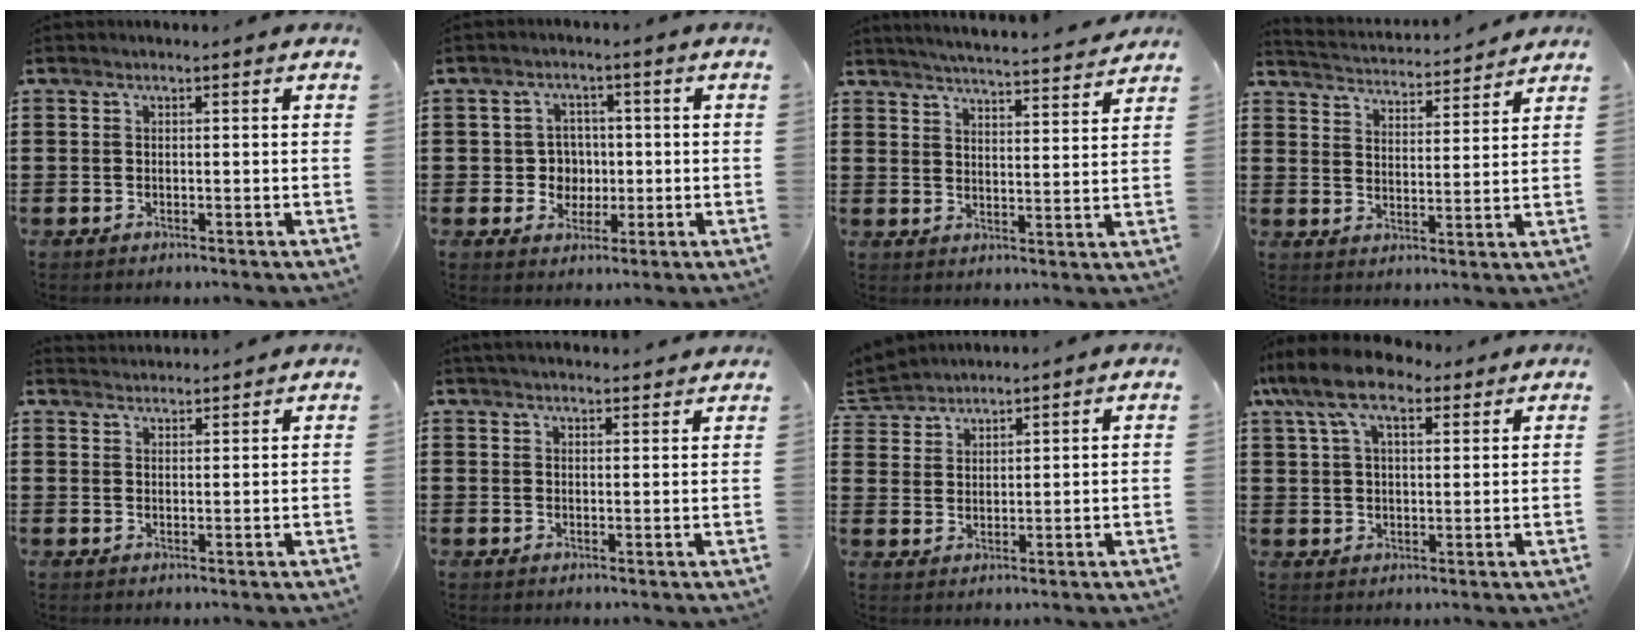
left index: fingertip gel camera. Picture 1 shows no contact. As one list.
[{"total": 4.3, "force": [-0.2, 4.1, 1.4], "torque": [-0.037, 0.007, -0.008]}, {"total": 4.5, "force": [4.4, -0.5, 0.7], "torque": [-0.033, -0.032, 0.073]}, {"total": 3.3, "force": [3.3, -0.1, -0.3], "torque": [-0.015, -0.029, 0.051]}, {"total": 2.0, "force": [2.0, 0.0, -0.4], "torque": [0.001, -0.003, 0.040]}, {"total": 2.2, "force": [2.2, 0.2, 0.3], "torque": [-0.011, -0.001, 0.043]}, {"total": 3.5, "force": [3.3, 1.1, -0.4], "torque": [-0.006, -0.010, 0.062]}, {"total": 9.9, "force": [6.2, 4.5, 6.2], "torque": [-0.140, 0.007, 0.115]}]